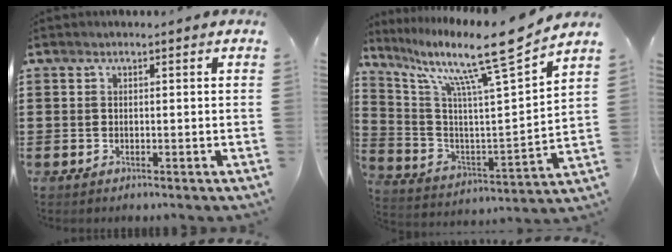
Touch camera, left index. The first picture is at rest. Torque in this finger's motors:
{"motor_torque": [2.14, 0.00, 0.46, 0.21]}